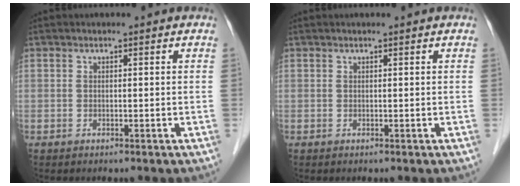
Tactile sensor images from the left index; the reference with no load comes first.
{"total": 1.8, "force": [1.5, 0.0, 1.1], "torque": [-0.016, 0.026, 0.027]}